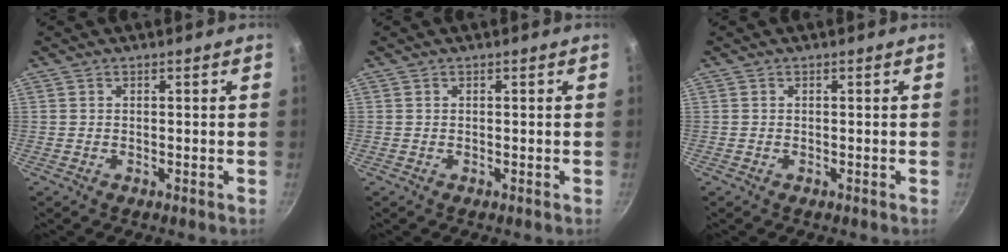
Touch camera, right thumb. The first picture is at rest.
{"total": 0.0}
{"total": 0.0}